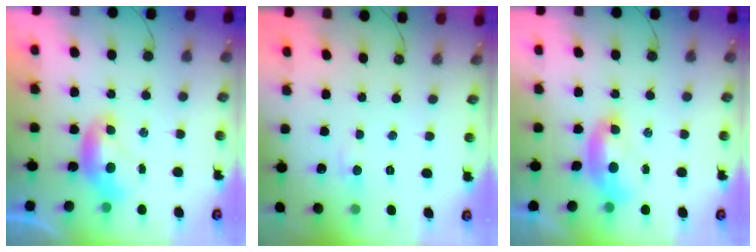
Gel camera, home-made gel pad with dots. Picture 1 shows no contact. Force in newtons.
{"total": 0.6, "press": 0.4, "slide": 0.5}
{"total": 1.8, "press": 1.7, "slide": 0.6}